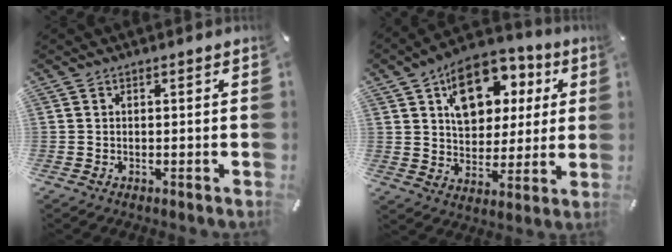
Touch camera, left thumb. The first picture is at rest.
{"total": 14.8, "force": [6.9, 10.5, 7.8], "torque": [-0.121, -0.029, 0.128]}